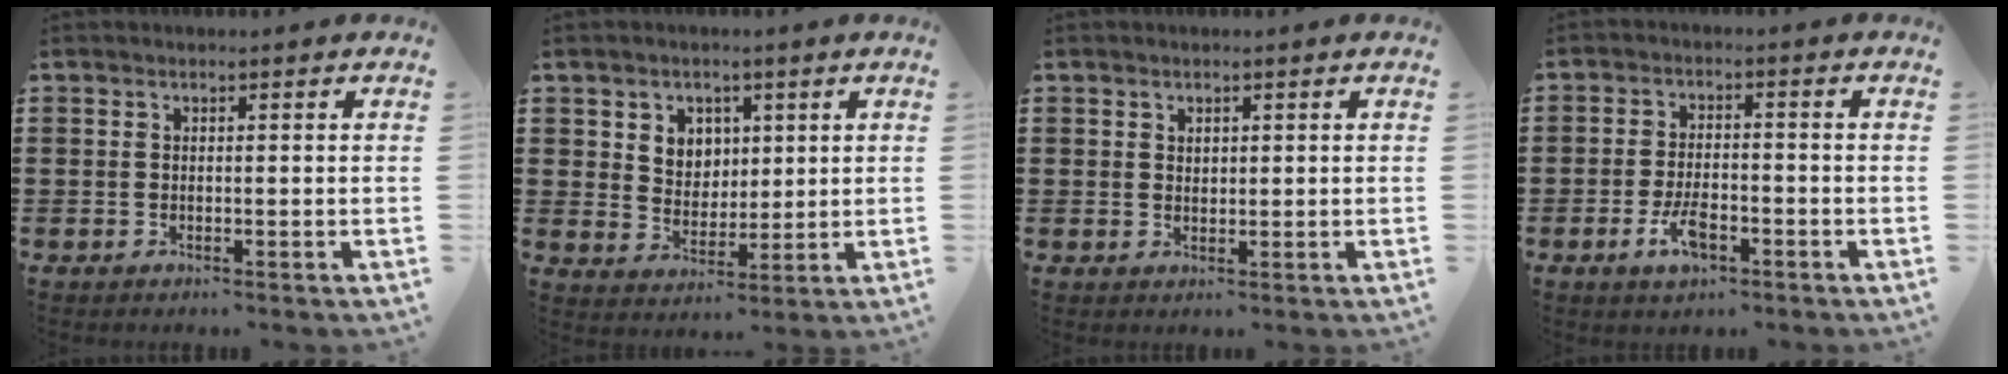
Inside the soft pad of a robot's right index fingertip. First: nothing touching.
{"total": 4.7, "force": [2.1, 4.1, 1.0], "torque": [-0.032, 0.008, 0.035]}
{"total": 1.8, "force": [1.4, 1.0, 0.3], "torque": [-0.007, 0.003, 0.027]}
{"total": 5.1, "force": [-2.2, 2.2, 4.0], "torque": [-0.086, 0.001, -0.045]}